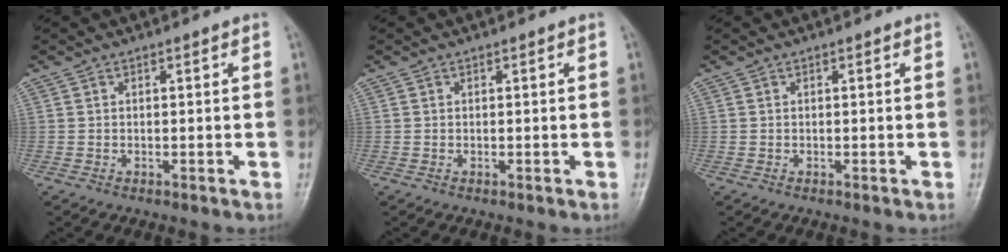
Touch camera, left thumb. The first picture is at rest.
{"total": 0.0}
{"total": 0.0}